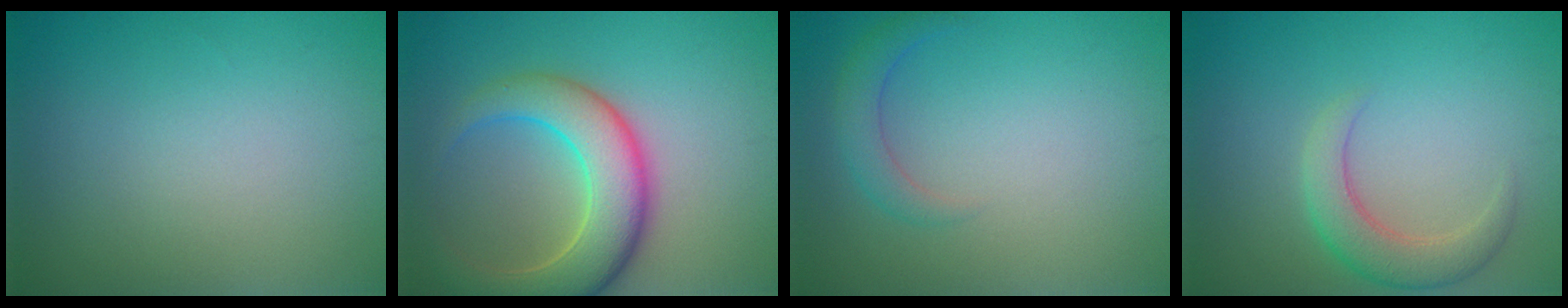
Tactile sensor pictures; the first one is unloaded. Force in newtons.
{"total": 7.2, "press": 7.2, "slide": 0.6}
{"total": 2.0, "press": 2.0, "slide": 0.2}
{"total": 3.2, "press": 3.2, "slide": 0.5}